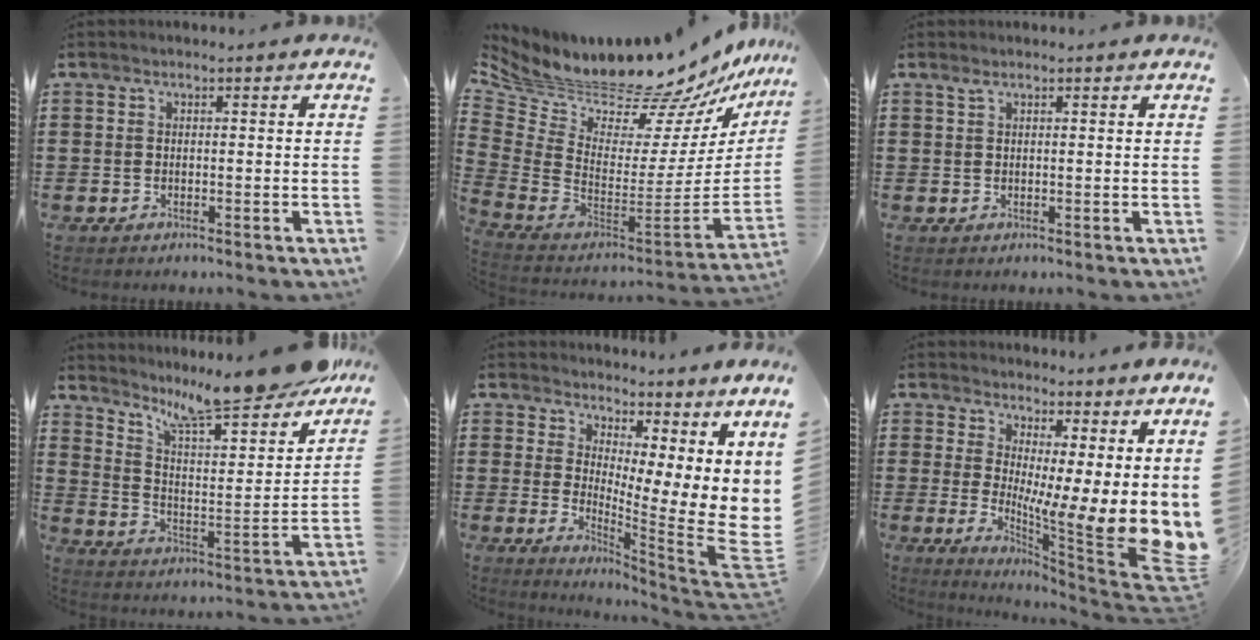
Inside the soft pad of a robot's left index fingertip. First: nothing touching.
{"total": 10.6, "force": [10.1, 2.3, 2.1], "torque": [-0.084, -0.099, 0.168]}
{"total": 0.9, "force": [0.8, 0.0, 0.4], "torque": [-0.011, 0.000, 0.015]}
{"total": 12.4, "force": [10.7, 0.9, 6.3], "torque": [-0.126, -0.080, 0.173]}
{"total": 4.9, "force": [2.5, 2.8, 3.1], "torque": [-0.055, -0.066, 0.048]}
{"total": 8.8, "force": [0.5, 4.1, 7.8], "torque": [-0.121, -0.058, 0.010]}